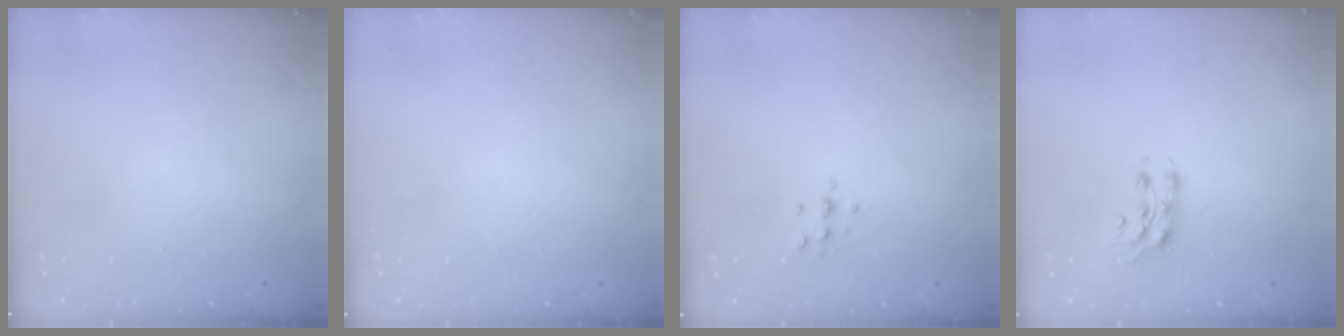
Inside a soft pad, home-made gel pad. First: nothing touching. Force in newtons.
{"total": 0.0}
{"total": 6.1, "press": 6.0, "slide": 0.9}
{"total": 8.0, "press": 7.9, "slide": 0.9}